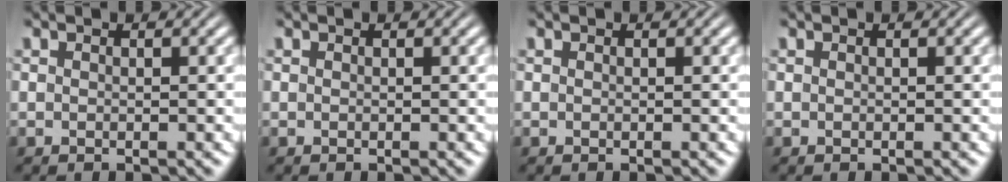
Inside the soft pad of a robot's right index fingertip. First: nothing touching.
{"total": 0.0}
{"total": 0.0}
{"total": 0.0}